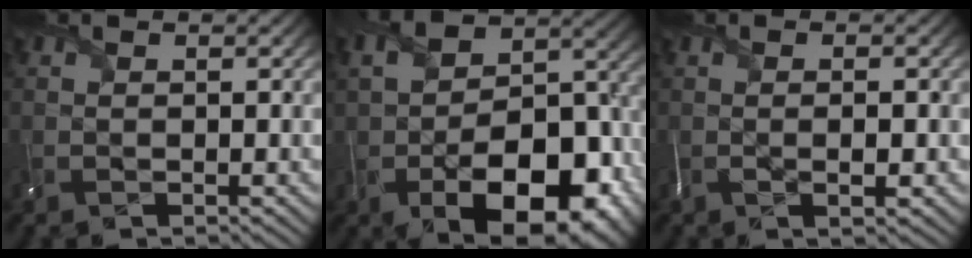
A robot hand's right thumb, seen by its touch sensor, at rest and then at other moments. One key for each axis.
{"total": 15.5, "fx": -5.9, "fy": 9.1, "fz": 11.1, "tx": -0.167, "ty": -0.034, "tz": -0.087}
{"total": 2.0, "fx": -0.6, "fy": 0.2, "fz": 1.9, "tx": -0.031, "ty": -0.005, "tz": -0.012}